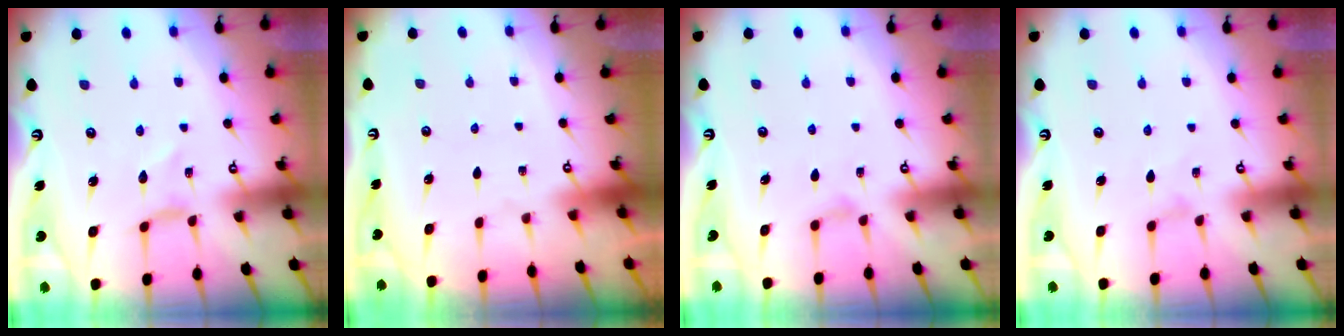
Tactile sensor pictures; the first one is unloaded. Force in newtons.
{"total": 0.0}
{"total": 2.0, "press": 2.0, "slide": 0.4}
{"total": 0.0}